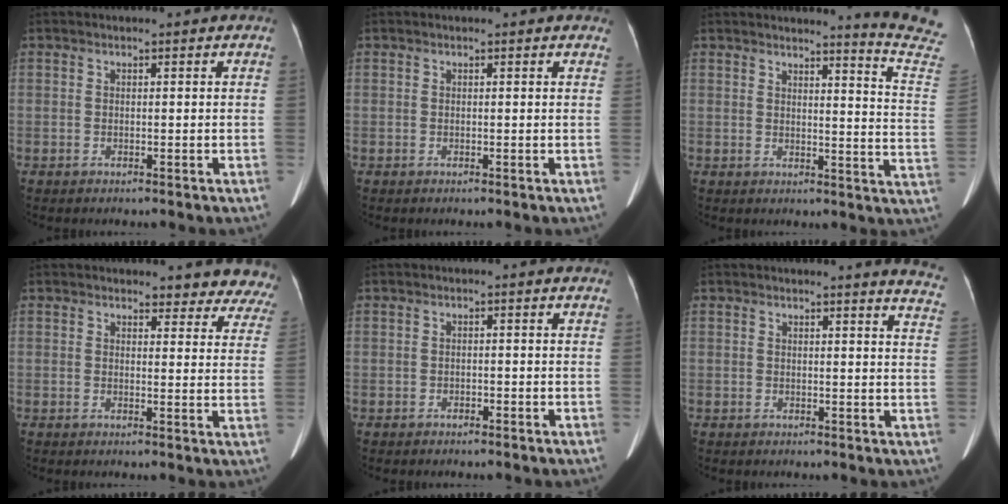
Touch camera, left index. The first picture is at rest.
{"total": 1.0, "force": [0.9, 0.3, 0.2], "torque": [-0.007, 0.000, 0.000]}
{"total": 11.1, "force": [10.7, -2.6, 1.6], "torque": [-0.023, -0.120, 0.103]}
{"total": 9.2, "force": [8.8, 2.8, 0.5], "torque": [0.049, -0.027, 0.059]}
{"total": 0.7, "force": [-0.5, 0.3, 0.2], "torque": [-0.006, 0.000, -0.009]}
{"total": 7.1, "force": [6.9, 0.1, 1.5], "torque": [-0.001, -0.058, 0.039]}